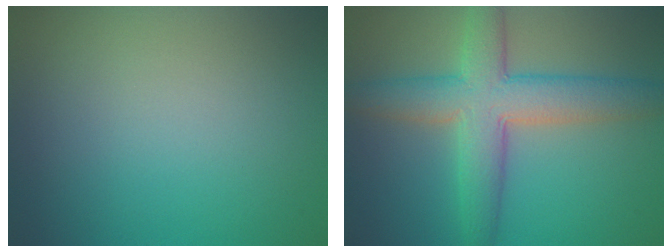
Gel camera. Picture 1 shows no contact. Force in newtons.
{"total": 6.9, "press": 6.9, "slide": 0.2}